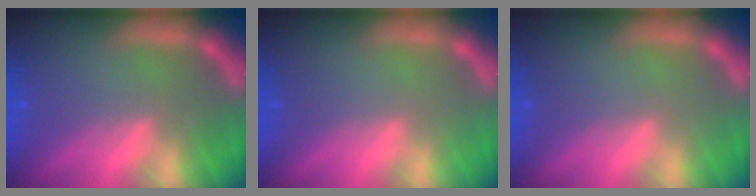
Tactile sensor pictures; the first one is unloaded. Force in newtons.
{"total": 0.0}
{"total": 0.0}